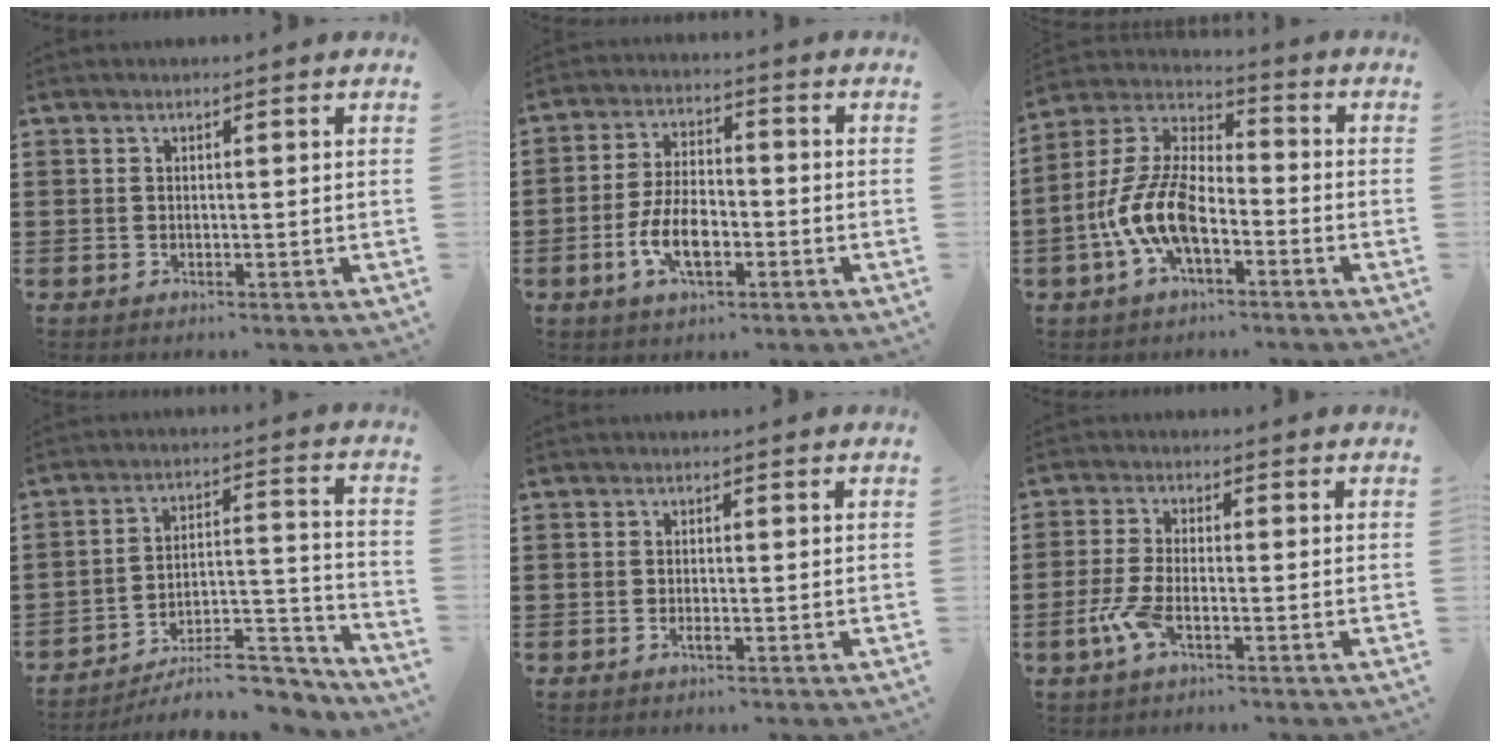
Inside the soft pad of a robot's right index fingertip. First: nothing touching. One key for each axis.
{"total": 7.7, "fx": -2.8, "fy": 3.5, "fz": 6.3, "tx": -0.145, "ty": -0.005, "tz": -0.058}
{"total": 10.7, "fx": -4.4, "fy": 4.9, "fz": 8.4, "tx": -0.213, "ty": -0.006, "tz": -0.091}
{"total": 10.2, "fx": -8.6, "fy": 2.6, "fz": 4.8, "tx": -0.058, "ty": 0.032, "tz": -0.160}
{"total": 1.1, "fx": -0.5, "fy": 0.3, "fz": 0.9, "tx": -0.026, "ty": -0.007, "tz": -0.011}
{"total": 4.7, "fx": -2.4, "fy": 1.1, "fz": 3.9, "tx": -0.100, "ty": -0.010, "tz": -0.050}